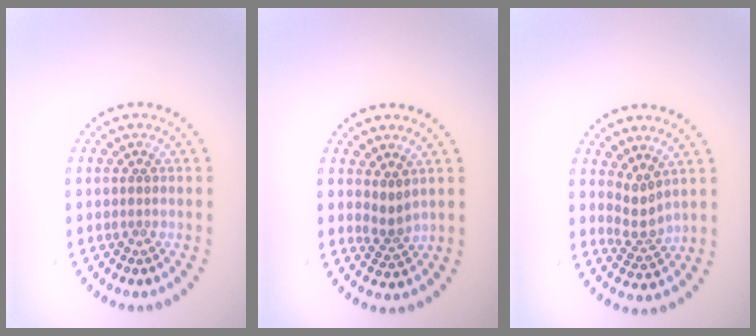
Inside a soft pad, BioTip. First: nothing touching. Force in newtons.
{"total": 1.8, "press": 1.1, "slide": 1.4}
{"total": 2.3, "press": 1.5, "slide": 1.7}